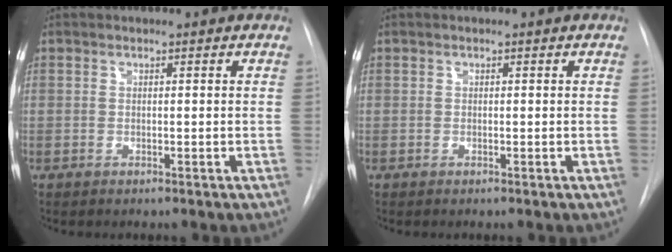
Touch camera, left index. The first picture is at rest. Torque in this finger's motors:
{"motor_torque": [-0.04, 0.04, 0.03, -0.01]}